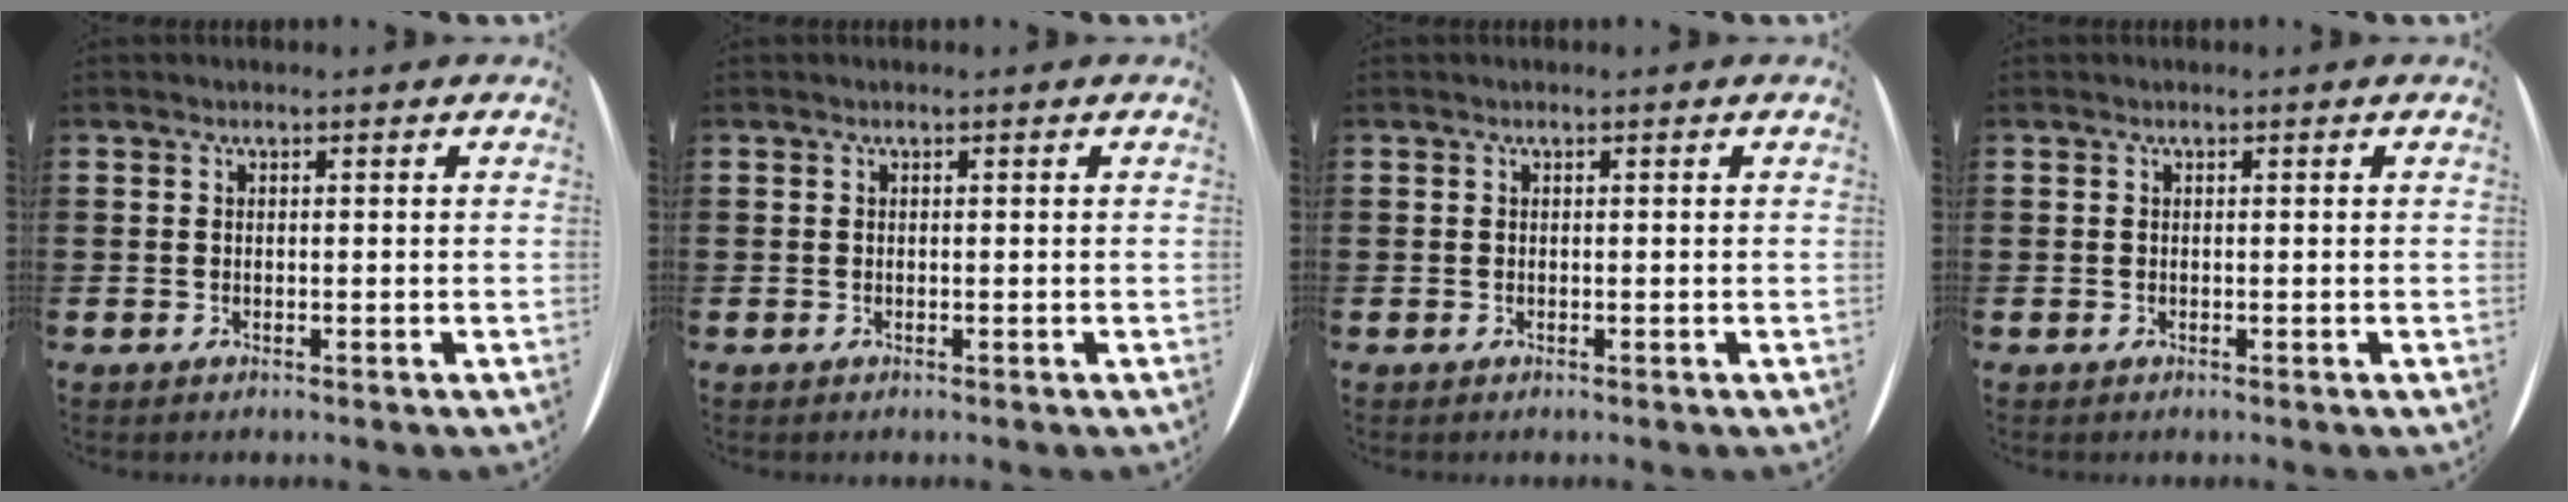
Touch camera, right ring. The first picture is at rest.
{"total": 0.0}
{"total": 0.0}
{"total": 0.0}